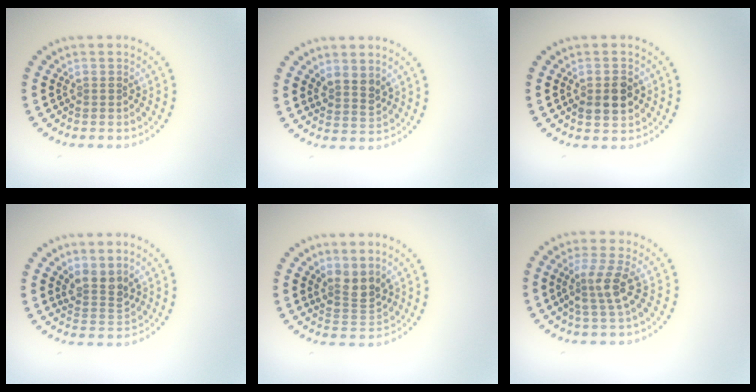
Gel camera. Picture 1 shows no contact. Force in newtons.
{"total": 2.1, "press": 1.7, "slide": 1.2}
{"total": 2.9, "press": 2.9, "slide": 0.2}
{"total": 2.6, "press": 1.9, "slide": 1.7}
{"total": 2.6, "press": 2.0, "slide": 1.6}
{"total": 3.0, "press": 2.3, "slide": 1.9}